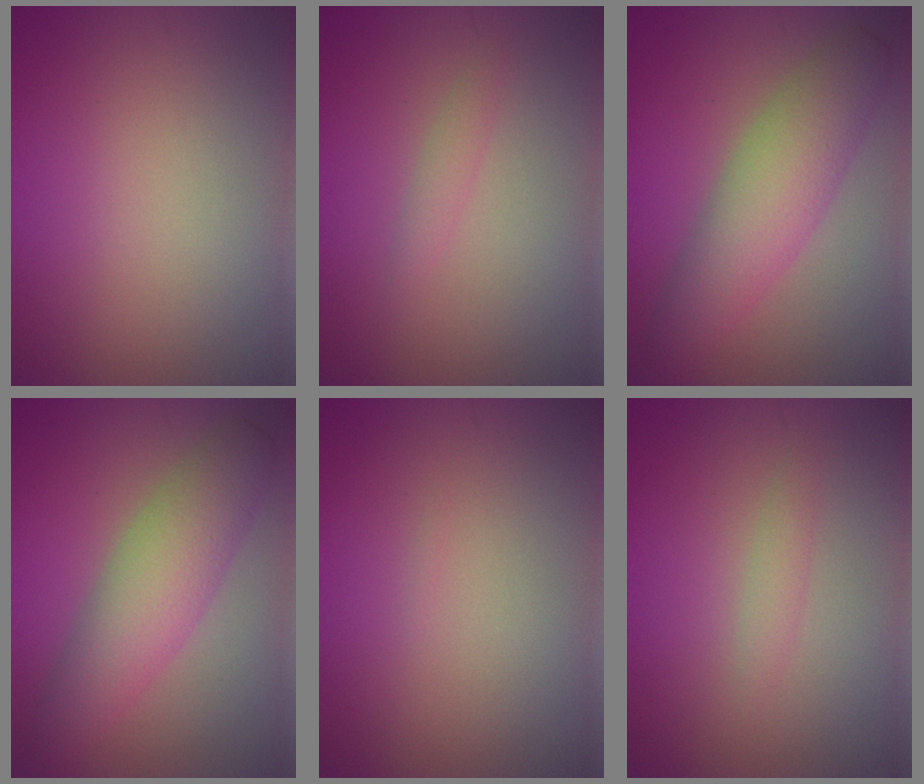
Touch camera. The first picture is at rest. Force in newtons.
{"total": 0.9, "press": 0.9, "slide": 0.1}
{"total": 5.8, "press": 5.8, "slide": 0.1}
{"total": 5.8, "press": 5.8, "slide": 0.1}
{"total": 0.0}
{"total": 1.1, "press": 1.1, "slide": 0.1}